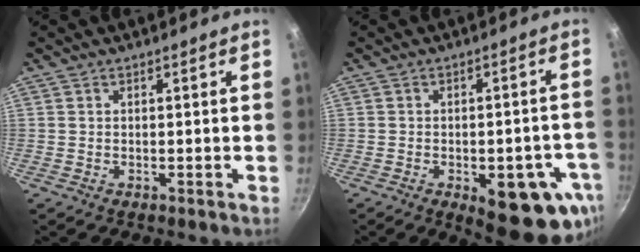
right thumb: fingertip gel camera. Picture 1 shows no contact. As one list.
[{"total": 15.8, "force": [-6.0, 6.9, 12.9], "torque": [-0.111, 0.008, -0.070]}]